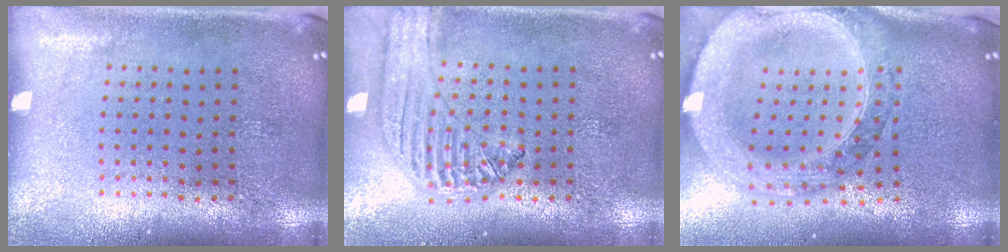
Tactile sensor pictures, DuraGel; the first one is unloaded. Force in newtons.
{"total": 1.2, "press": 1.2, "slide": 0.1}
{"total": 3.5, "press": 2.8, "slide": 2.0}